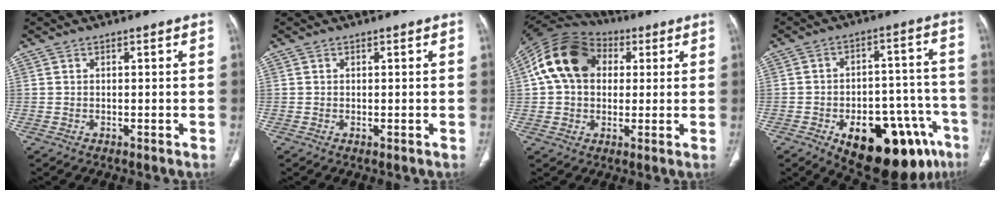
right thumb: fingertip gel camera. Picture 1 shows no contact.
{"total": 0.0}
{"total": 16.3, "force": [3.6, 12.1, 10.2], "torque": [-0.180, 0.025, 0.056]}
{"total": 22.6, "force": [-11.4, 10.9, 16.2], "torque": [-0.156, 0.064, -0.144]}